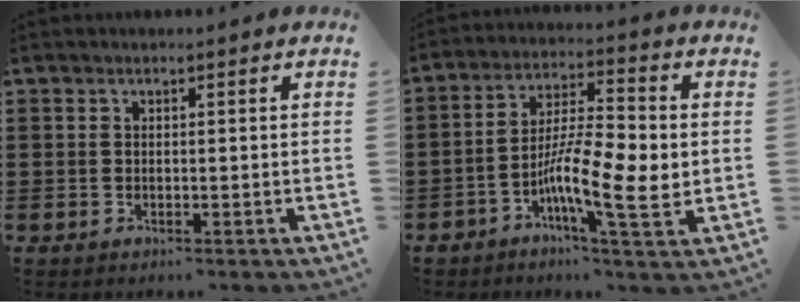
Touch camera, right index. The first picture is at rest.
{"total": 11.0, "force": [-2.4, 2.8, 10.4], "torque": [-0.199, -0.012, -0.043]}